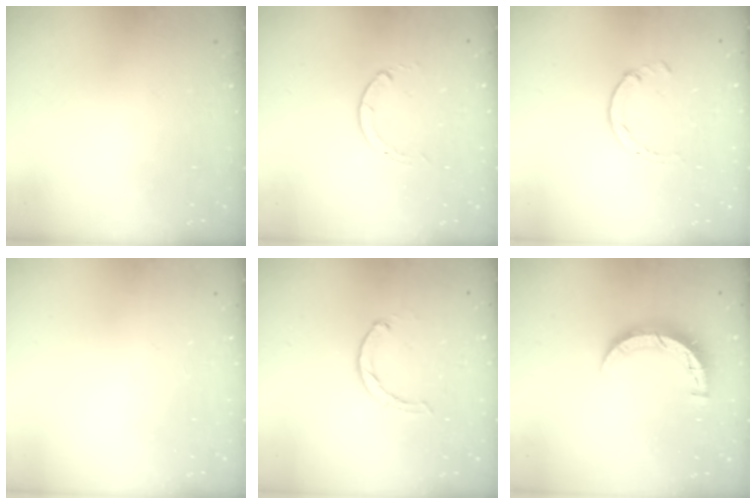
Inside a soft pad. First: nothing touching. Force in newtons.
{"total": 0.6, "press": 0.5, "slide": 0.1}
{"total": 1.7, "press": 1.7, "slide": 0.3}
{"total": 0.0}
{"total": 1.9, "press": 1.9, "slide": 0.3}
{"total": 7.5, "press": 7.5, "slide": 0.5}